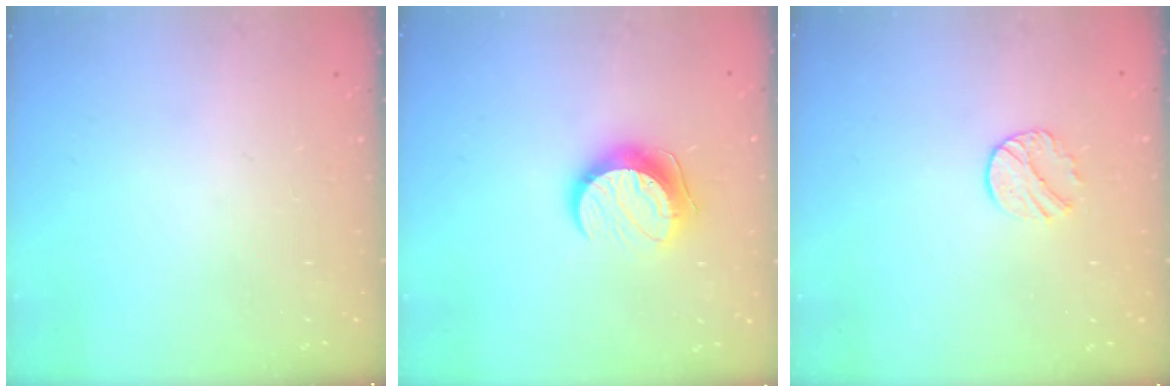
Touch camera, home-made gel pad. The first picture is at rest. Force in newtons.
{"total": 9.8, "press": 9.8, "slide": 0.6}
{"total": 7.0, "press": 6.9, "slide": 0.7}